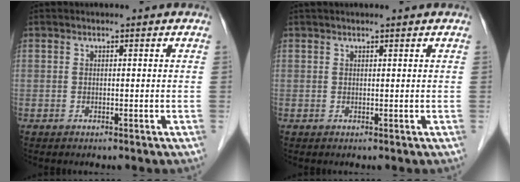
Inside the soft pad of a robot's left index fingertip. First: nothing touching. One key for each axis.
{"total": 2.1, "fx": 1.7, "fy": -0.2, "fz": 1.1, "tx": -0.012, "ty": 0.021, "tz": 0.029}